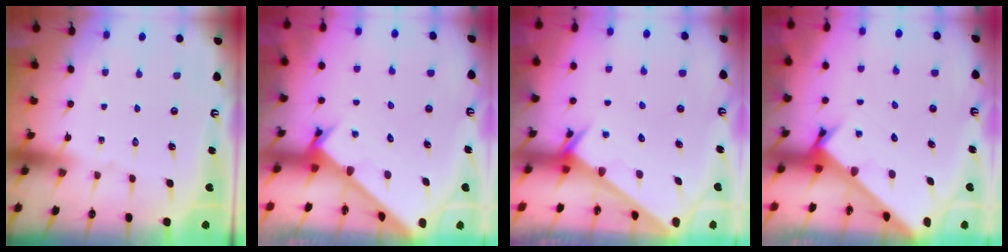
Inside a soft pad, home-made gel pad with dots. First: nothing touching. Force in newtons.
{"total": 2.7, "press": 2.7, "slide": 0.3}
{"total": 2.4, "press": 2.4, "slide": 0.0}
{"total": 2.8, "press": 2.8, "slide": 0.3}